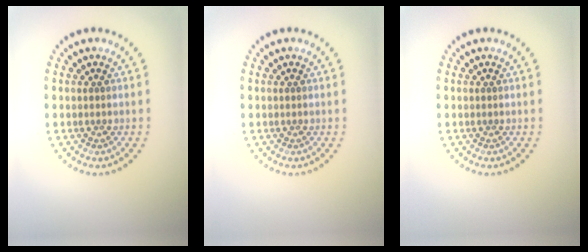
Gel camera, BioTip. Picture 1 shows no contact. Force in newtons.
{"total": 0.0}
{"total": 0.0}